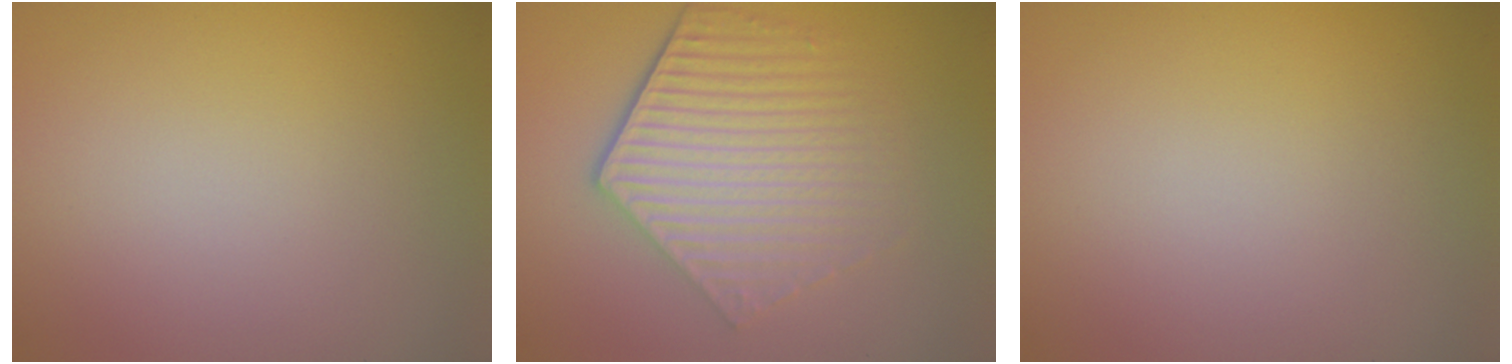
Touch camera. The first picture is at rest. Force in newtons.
{"total": 6.1, "press": 4.4, "slide": 4.2}
{"total": 0.0}